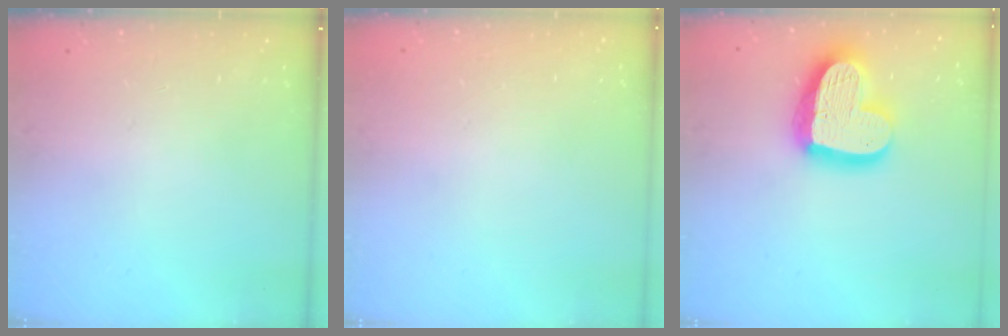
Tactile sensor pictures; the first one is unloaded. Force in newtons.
{"total": 0.0}
{"total": 21.7, "press": 21.6, "slide": 2.0}